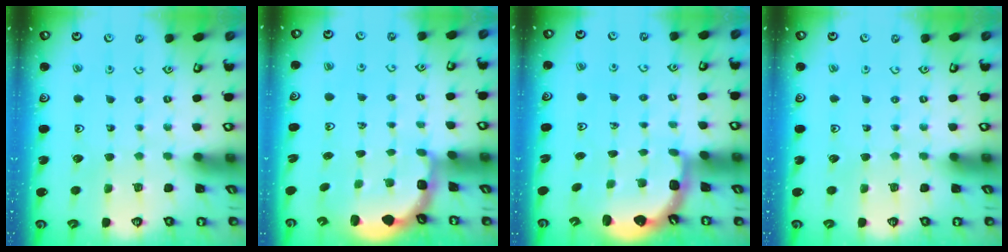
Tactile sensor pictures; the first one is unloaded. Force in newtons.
{"total": 2.8, "press": 2.3, "slide": 1.7}
{"total": 2.6, "press": 2.3, "slide": 1.3}
{"total": 0.0}